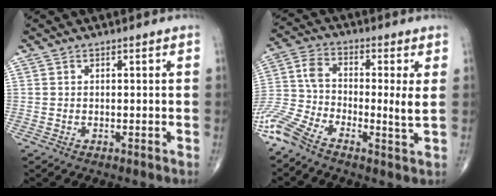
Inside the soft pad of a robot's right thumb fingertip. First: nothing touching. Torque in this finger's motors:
{"motor_torque": [2.60, 2.42, 0.55, 0.11, 0.15]}